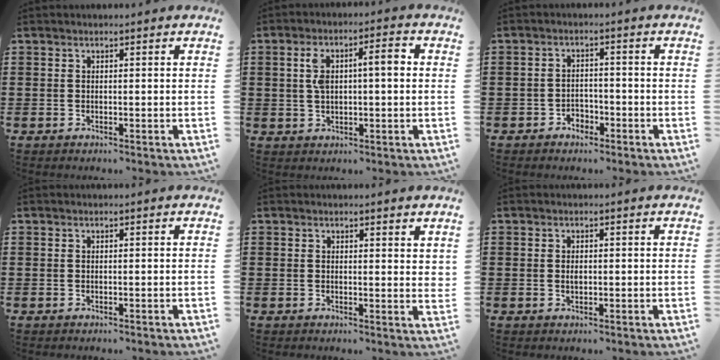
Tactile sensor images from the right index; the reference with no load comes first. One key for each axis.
{"total": 5.9, "fx": 0.9, "fy": 2.0, "fz": 5.4, "tx": -0.106, "ty": 0.011, "tz": 0.012}
{"total": 2.2, "fx": -1.7, "fy": 1.3, "fz": 0.4, "tx": -0.015, "ty": 0.000, "tz": -0.036}
{"total": 0.0}
{"total": 1.4, "fx": 1.2, "fy": 0.6, "fz": 0.5, "tx": -0.005, "ty": 0.002, "tz": 0.020}
{"total": 1.1, "fx": 0.1, "fy": 0.4, "fz": 1.0, "tx": -0.022, "ty": -0.001, "tz": 0.001}